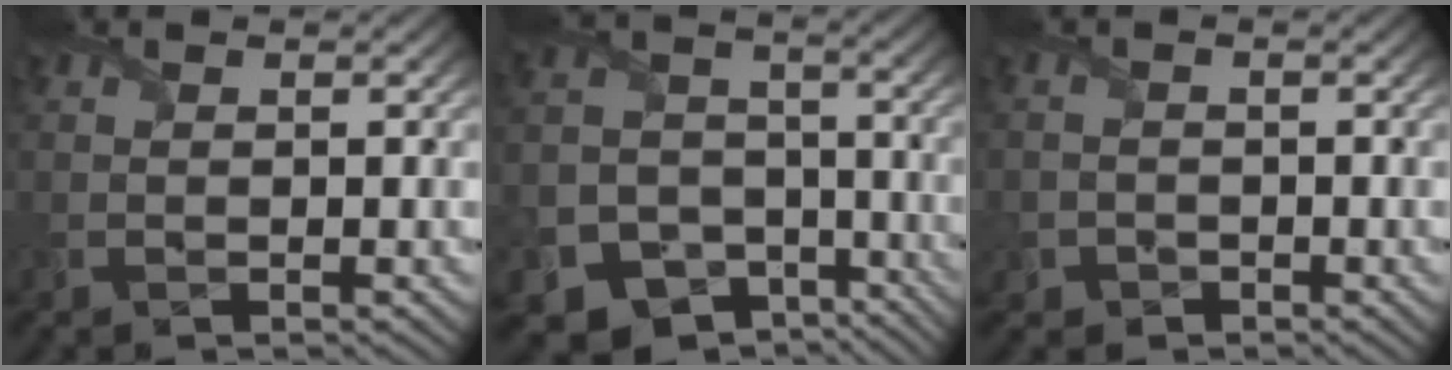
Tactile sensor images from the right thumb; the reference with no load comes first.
{"total": 14.8, "force": [-9.4, 10.3, 4.7], "torque": [-0.124, -0.053, -0.149]}
{"total": 2.2, "force": [-1.5, 1.7, 0.3], "torque": [-0.009, -0.002, -0.029]}